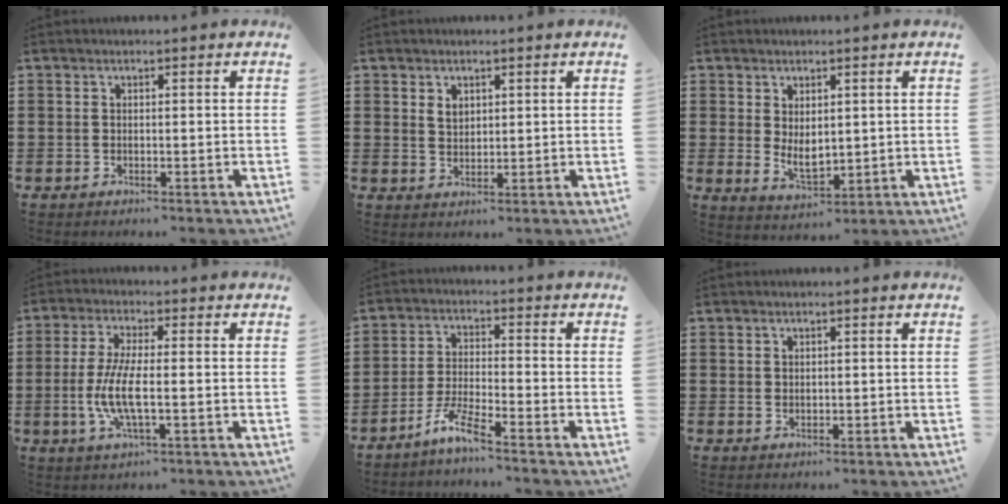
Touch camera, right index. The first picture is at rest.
{"total": 2.0, "force": [1.2, 1.3, 1.0], "torque": [-0.024, 0.003, 0.022]}
{"total": 4.0, "force": [0.8, 2.5, 3.1], "torque": [-0.053, 0.000, 0.016]}
{"total": 7.1, "force": [-1.6, 1.7, 6.7], "torque": [-0.150, -0.012, -0.038]}
{"total": 5.0, "force": [-4.2, 0.1, 2.8], "torque": [-0.075, -0.010, -0.086]}
{"total": 0.9, "force": [0.6, 0.6, 0.2], "torque": [-0.006, 0.001, 0.012]}